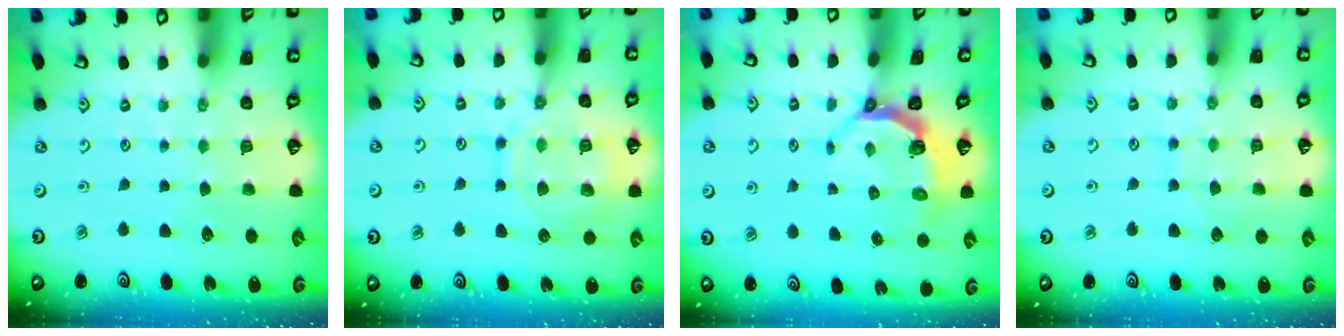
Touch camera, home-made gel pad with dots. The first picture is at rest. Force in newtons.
{"total": 12.7, "press": 12.7, "slide": 1.0}
{"total": 4.4, "press": 3.1, "slide": 3.2}
{"total": 5.7, "press": 5.7, "slide": 0.6}